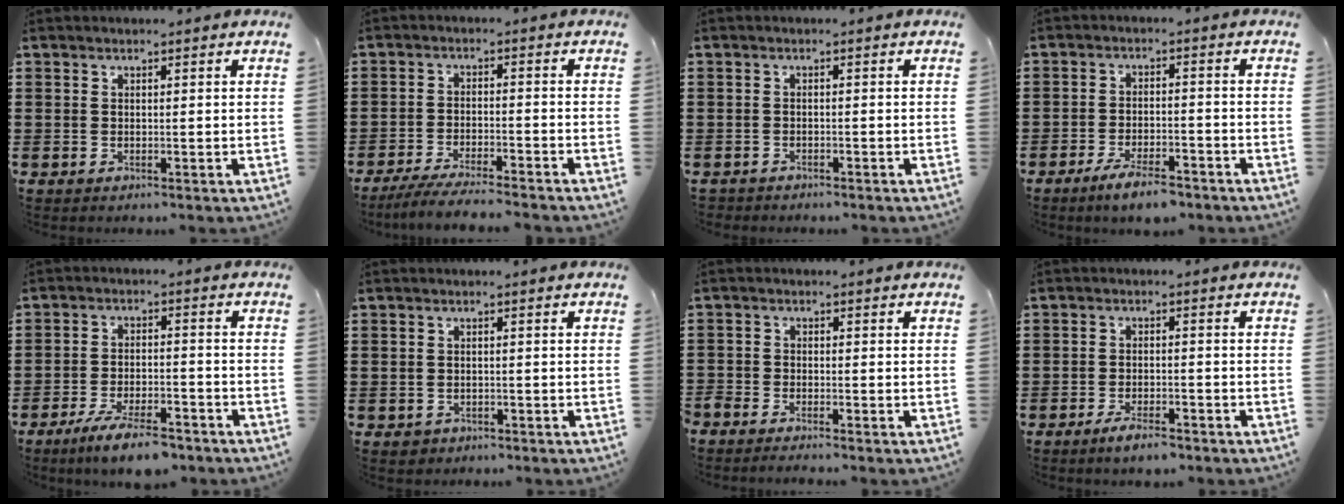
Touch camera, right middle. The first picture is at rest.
{"total": 4.5, "force": [-4.2, -0.2, 1.6], "torque": [-0.039, -0.012, -0.083]}
{"total": 0.8, "force": [-0.8, 0.1, -0.2], "torque": [0.000, 0.001, -0.018]}
{"total": 4.7, "force": [-3.8, 0.8, 2.5], "torque": [-0.055, -0.003, -0.074]}
{"total": 6.3, "force": [-5.2, 0.9, 3.5], "torque": [-0.073, -0.007, -0.097]}
{"total": 0.7, "force": [-0.4, 0.5, 0.0], "torque": [-0.003, 0.001, -0.011]}
{"total": 2.1, "force": [-2.1, 0.2, 0.1], "torque": [-0.013, -0.002, -0.046]}
{"total": 3.1, "force": [-2.5, 0.6, 1.8], "torque": [-0.029, 0.006, -0.046]}